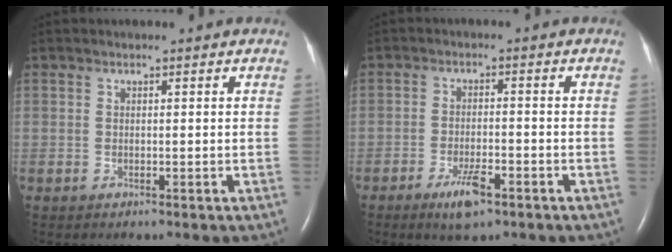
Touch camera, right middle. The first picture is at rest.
{"total": 4.9, "force": [-3.0, 1.2, 3.7], "torque": [-0.073, -0.005, -0.048]}